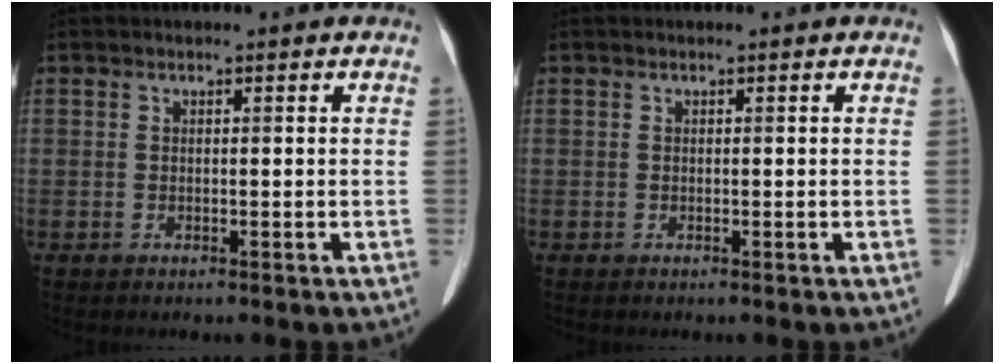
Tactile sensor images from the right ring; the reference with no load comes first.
{"total": 0.0}